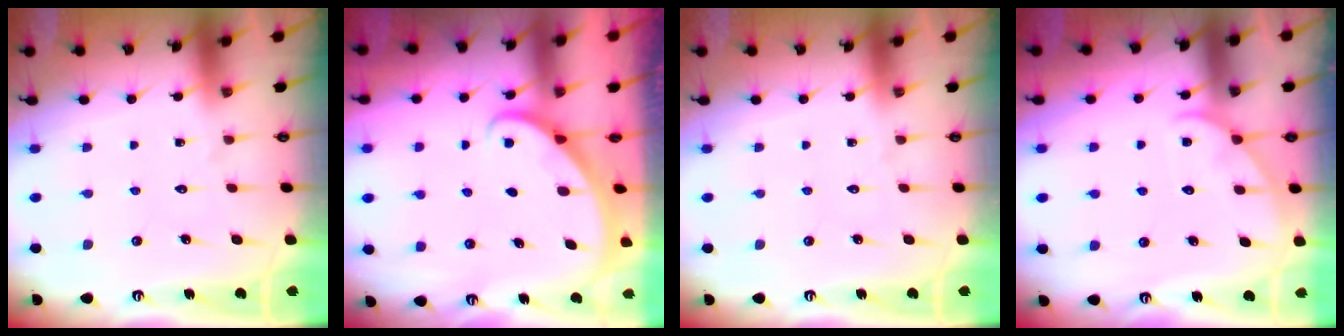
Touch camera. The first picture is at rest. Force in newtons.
{"total": 2.1, "press": 2.1, "slide": 0.1}
{"total": 0.0}
{"total": 4.7, "press": 4.7, "slide": 0.4}